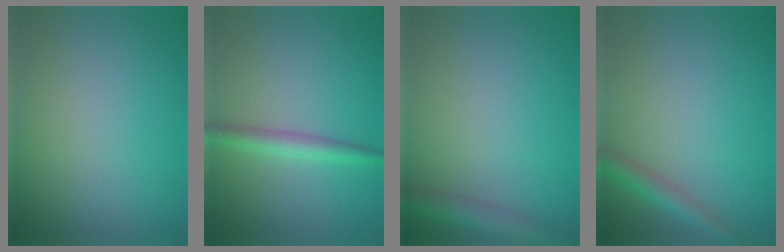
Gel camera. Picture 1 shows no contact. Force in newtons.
{"total": 2.4, "press": 2.4, "slide": 0.1}
{"total": 3.4, "press": 3.4, "slide": 0.2}
{"total": 2.4, "press": 2.4, "slide": 0.2}